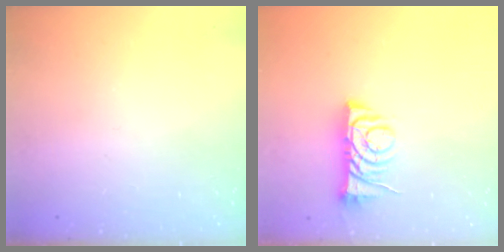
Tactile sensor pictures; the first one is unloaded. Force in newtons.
{"total": 7.1, "press": 7.0, "slide": 0.9}